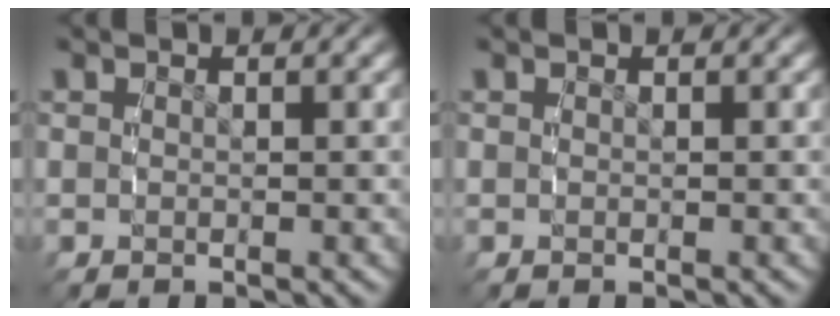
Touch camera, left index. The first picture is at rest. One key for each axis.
{"total": 0.0}